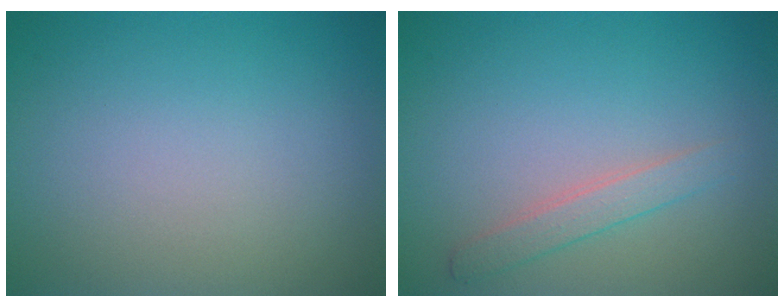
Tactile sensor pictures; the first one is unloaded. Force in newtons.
{"total": 1.7, "press": 1.7, "slide": 0.1}